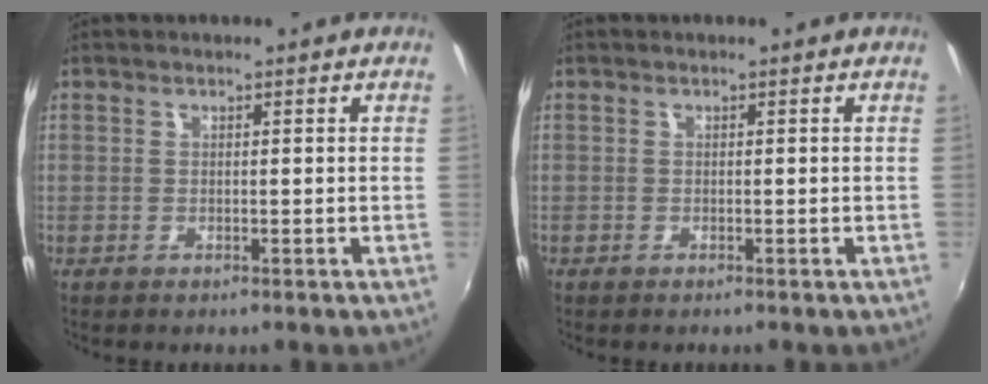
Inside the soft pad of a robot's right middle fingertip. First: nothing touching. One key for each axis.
{"total": 0.0}